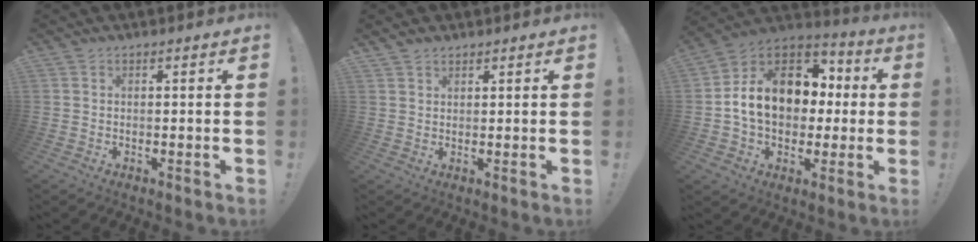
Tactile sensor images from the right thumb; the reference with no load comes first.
{"total": 2.0, "force": [1.7, 0.9, 0.4], "torque": [-0.008, -0.010, 0.033]}
{"total": 17.7, "force": [2.1, 13.3, 11.6], "torque": [-0.172, 0.012, 0.050]}